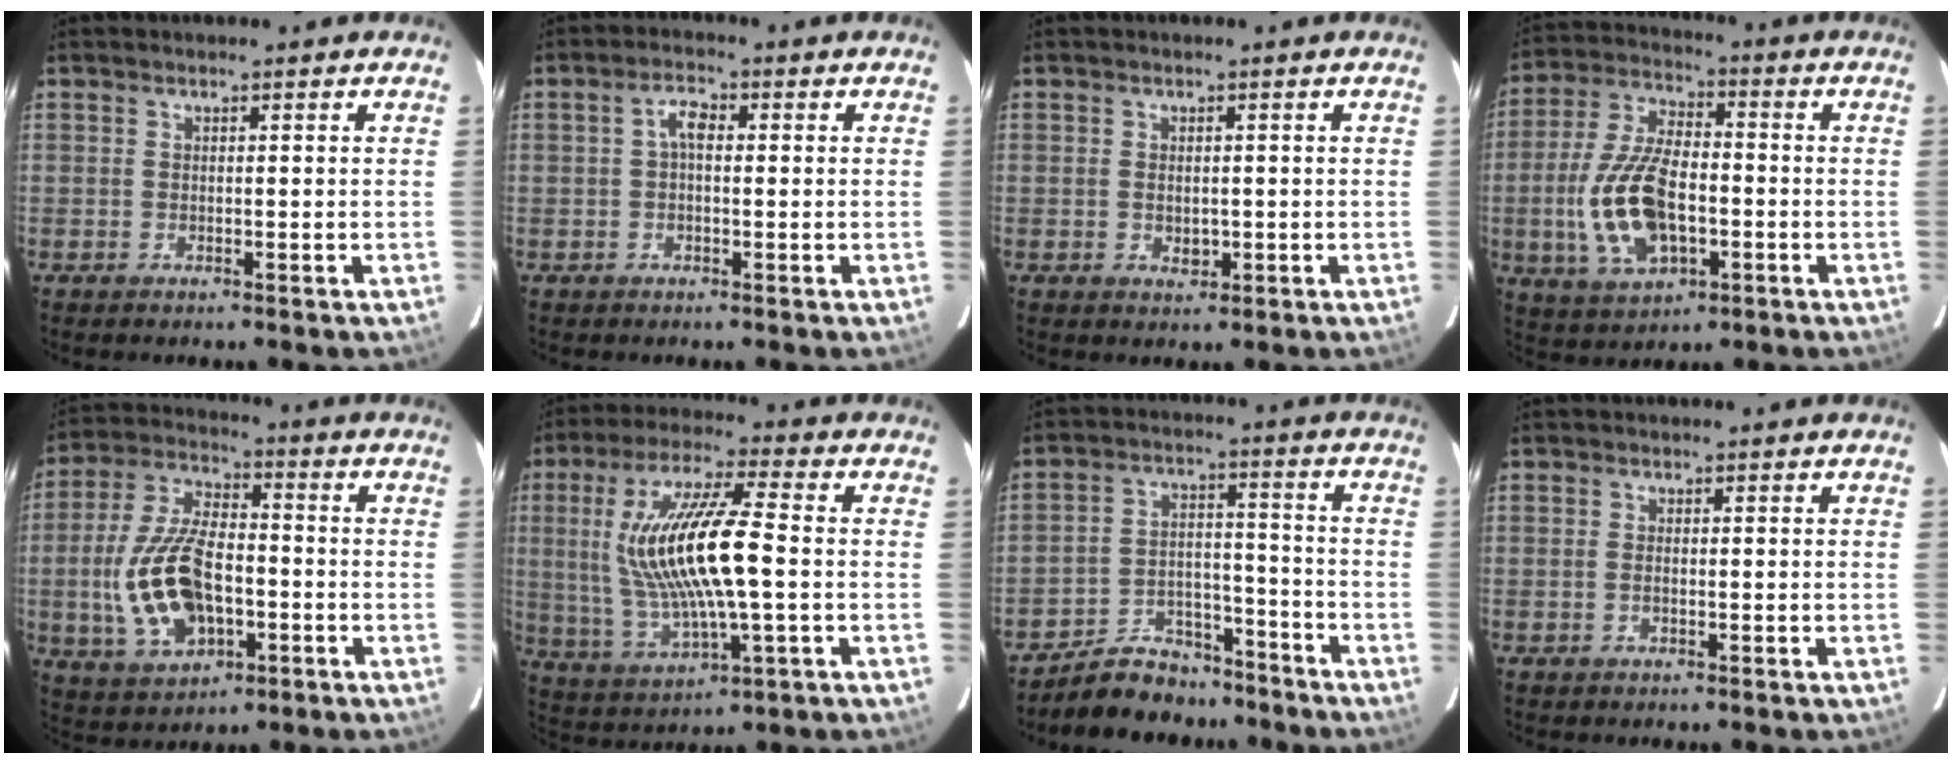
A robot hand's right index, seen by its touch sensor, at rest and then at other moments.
{"total": 2.9, "force": [0.2, 1.5, 2.5], "torque": [-0.049, 0.012, 0.004]}
{"total": 2.1, "force": [-0.2, 1.6, 1.3], "torque": [-0.020, -0.002, -0.001]}
{"total": 15.5, "force": [-3.1, 7.9, 13.0], "torque": [-0.276, 0.000, -0.050]}
{"total": 16.3, "force": [-3.2, 8.8, 13.3], "torque": [-0.285, 0.004, -0.046]}
{"total": 17.2, "force": [0.5, 3.9, 16.7], "torque": [-0.321, -0.001, 0.022]}
{"total": 11.5, "force": [-10.1, 5.0, 2.4], "torque": [-0.066, 0.027, -0.151]}
{"total": 0.7, "force": [-0.2, 0.4, 0.6], "torque": [-0.014, 0.000, -0.005]}